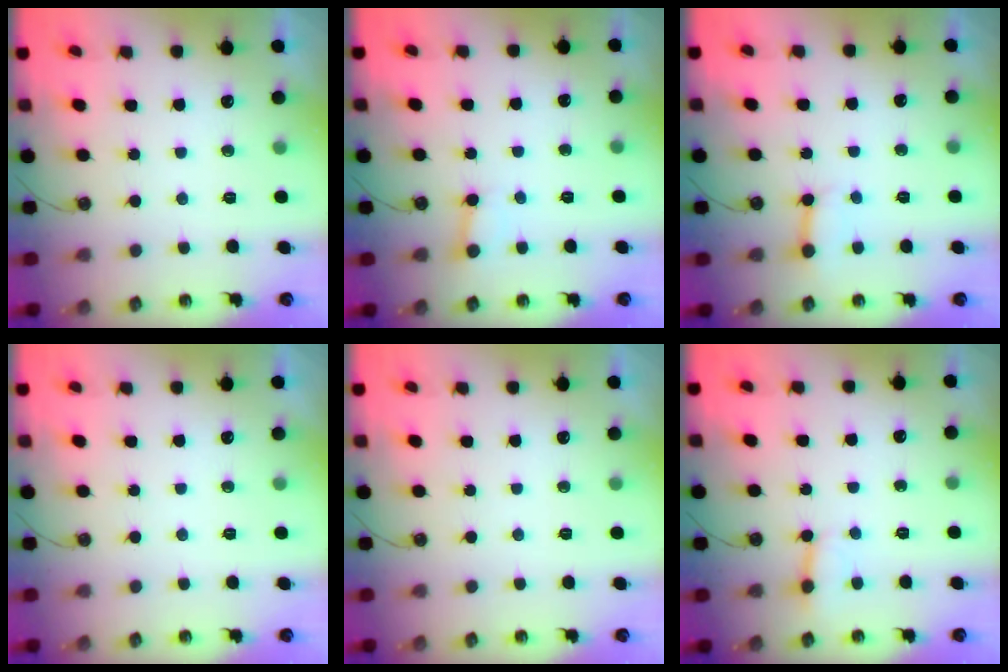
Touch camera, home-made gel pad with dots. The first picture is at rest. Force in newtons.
{"total": 2.7, "press": 2.7, "slide": 0.1}
{"total": 4.2, "press": 4.2, "slide": 0.4}
{"total": 0.0}
{"total": 0.0}
{"total": 3.3, "press": 3.3, "slide": 0.2}